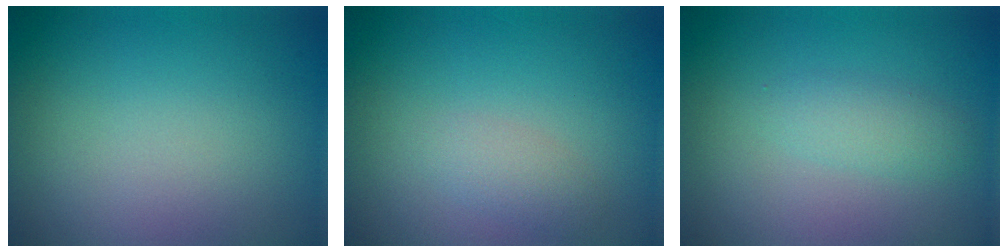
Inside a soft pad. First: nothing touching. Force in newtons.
{"total": 1.3, "press": 1.3, "slide": 0.0}
{"total": 1.7, "press": 1.7, "slide": 0.0}